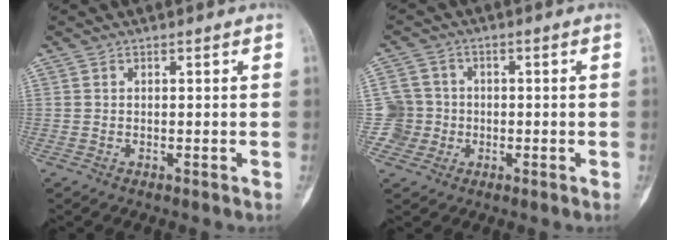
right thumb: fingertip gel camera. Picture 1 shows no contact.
{"total": 5.4, "force": [-0.9, 5.3, -0.1], "torque": [0.033, 0.017, -0.024]}